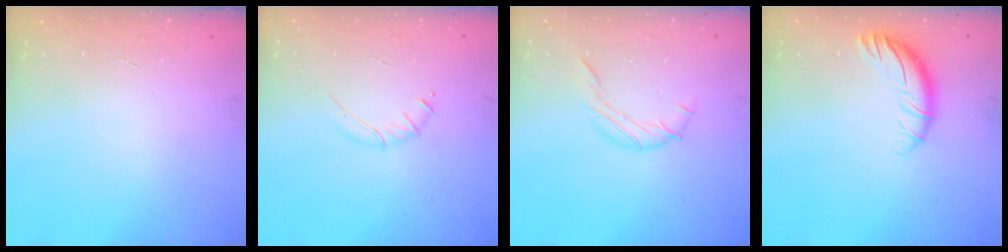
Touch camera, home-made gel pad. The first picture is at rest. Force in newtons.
{"total": 3.2, "press": 3.0, "slide": 1.0}
{"total": 9.6, "press": 9.4, "slide": 2.2}
{"total": 8.6, "press": 8.5, "slide": 0.9}